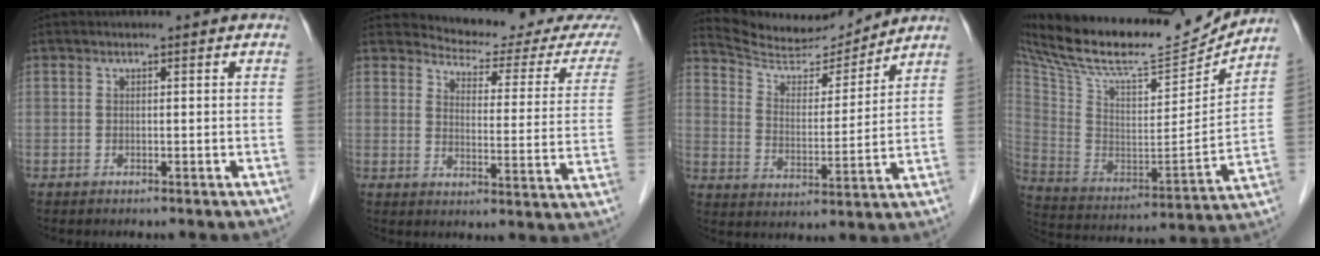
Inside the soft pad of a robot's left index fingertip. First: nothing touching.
{"total": 14.2, "force": [14.0, 0.9, 2.5], "torque": [-0.020, -0.076, 0.150]}
{"total": 11.6, "force": [11.5, 1.0, 1.5], "torque": [-0.031, -0.004, 0.199]}
{"total": 26.1, "force": [23.1, 5.0, 11.0], "torque": [-0.208, -0.023, 0.363]}